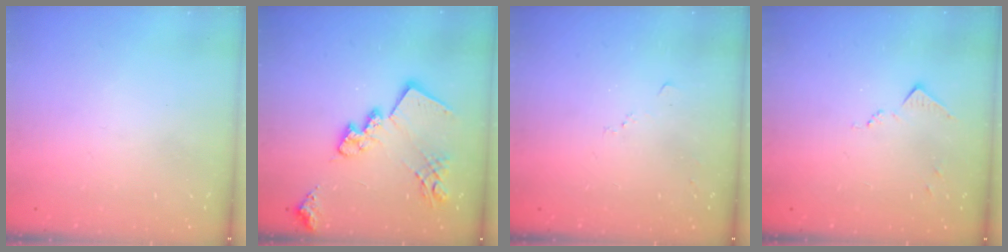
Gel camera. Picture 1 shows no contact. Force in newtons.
{"total": 18.9, "press": 18.9, "slide": 1.3}
{"total": 5.6, "press": 5.6, "slide": 0.7}
{"total": 7.0, "press": 6.9, "slide": 0.8}